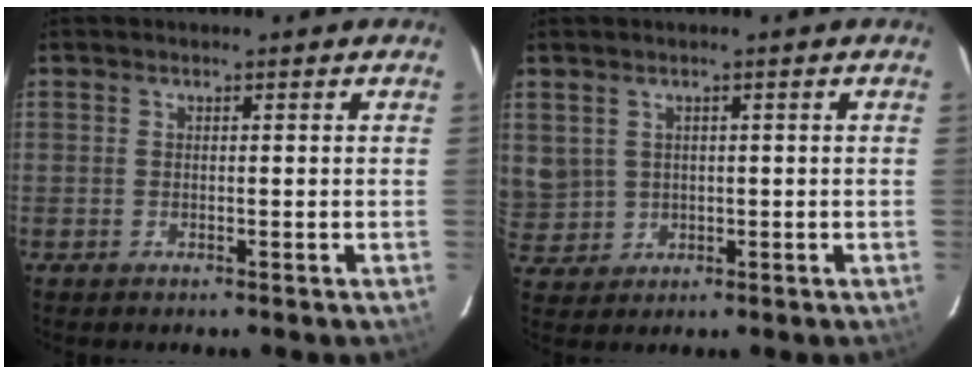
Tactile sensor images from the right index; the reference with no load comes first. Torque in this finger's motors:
{"motor_torque": [0.51, 0.21, 0.07, 0.04]}